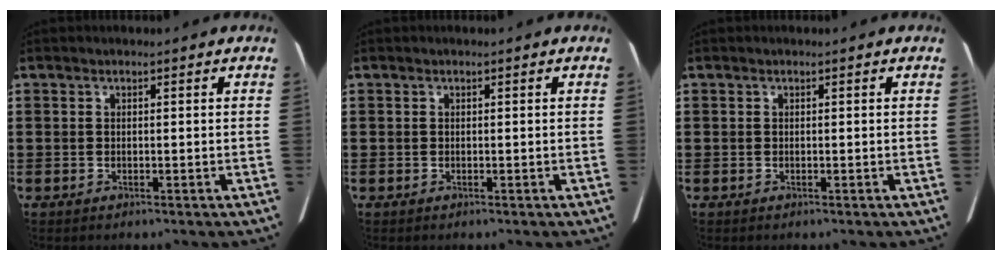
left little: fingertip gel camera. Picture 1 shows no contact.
{"total": 0.0}
{"total": 0.0}